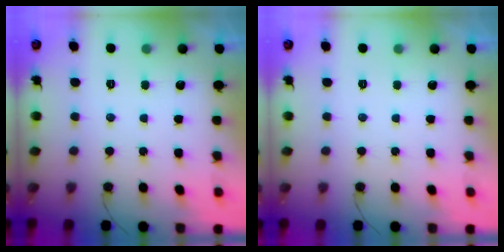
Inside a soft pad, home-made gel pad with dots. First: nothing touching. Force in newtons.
{"total": 0.0}